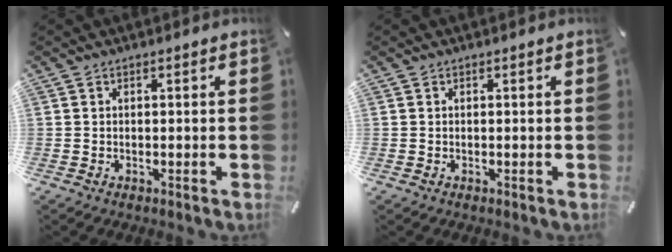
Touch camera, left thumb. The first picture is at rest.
{"total": 0.0}